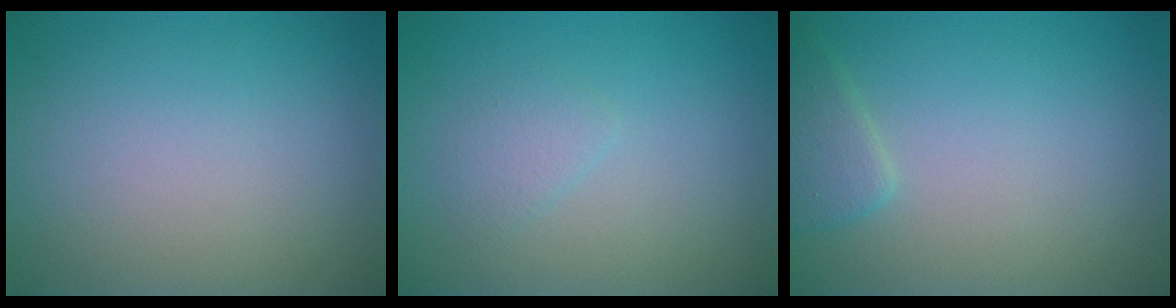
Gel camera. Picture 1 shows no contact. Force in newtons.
{"total": 1.3, "press": 1.3, "slide": 0.1}
{"total": 1.8, "press": 1.8, "slide": 0.1}